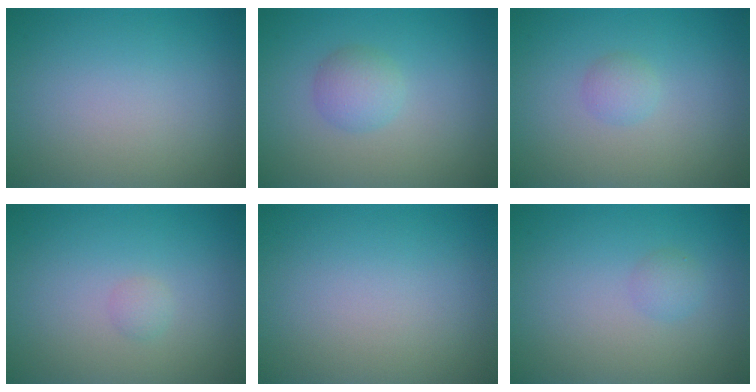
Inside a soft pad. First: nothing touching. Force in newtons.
{"total": 2.1, "press": 2.1, "slide": 0.1}
{"total": 1.2, "press": 1.2, "slide": 0.1}
{"total": 0.7, "press": 0.7, "slide": 0.0}
{"total": 0.0}
{"total": 1.1, "press": 1.1, "slide": 0.0}